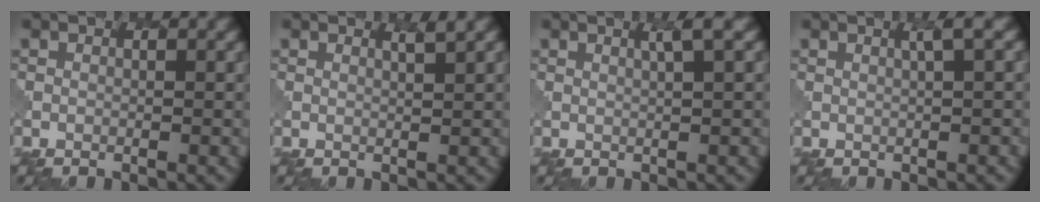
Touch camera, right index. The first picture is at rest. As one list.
[{"total": 1.2, "force": [1.0, 0.2, 0.7], "torque": [-0.005, -0.002, 0.014]}, {"total": 2.0, "force": [0.9, 0.3, 1.8], "torque": [-0.024, 0.005, 0.015]}, {"total": 2.2, "force": [0.7, 0.5, 2.0], "torque": [-0.022, 0.007, 0.010]}]